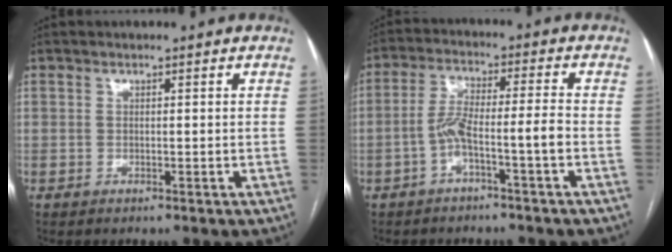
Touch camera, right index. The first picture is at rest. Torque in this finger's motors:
{"motor_torque": [1.05, -0.45, 0.54, 0.13]}